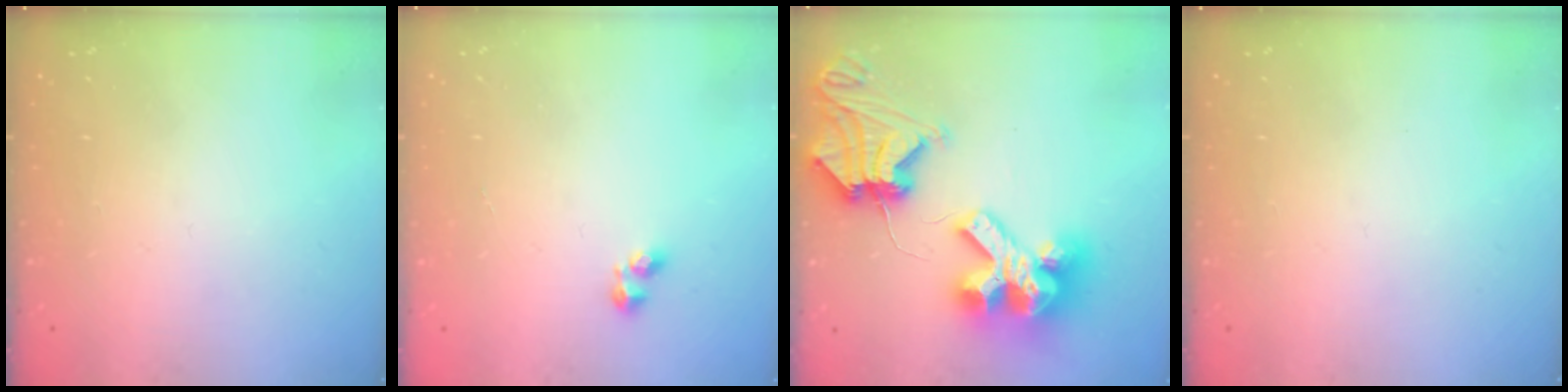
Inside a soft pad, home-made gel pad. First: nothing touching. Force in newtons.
{"total": 2.5, "press": 2.3, "slide": 0.9}
{"total": 18.4, "press": 18.3, "slide": 2.4}
{"total": 0.0}